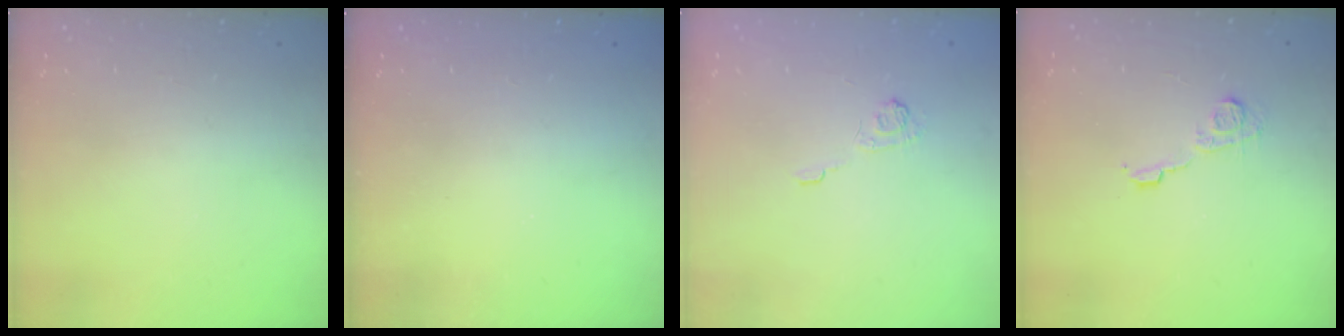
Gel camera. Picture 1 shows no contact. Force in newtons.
{"total": 2.3, "press": 2.2, "slide": 0.8}
{"total": 2.5, "press": 2.1, "slide": 1.4}
{"total": 7.3, "press": 7.2, "slide": 0.4}